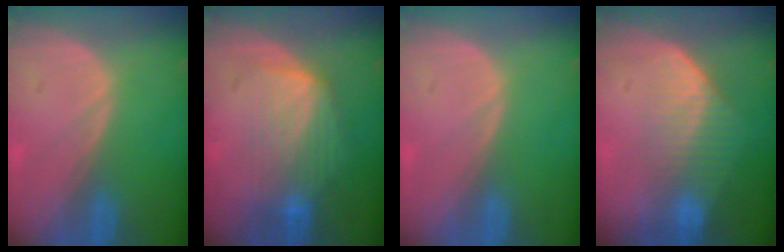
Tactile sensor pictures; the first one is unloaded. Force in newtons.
{"total": 7.1, "press": 7.1, "slide": 0.8}
{"total": 0.0}
{"total": 7.2, "press": 6.1, "slide": 3.8}